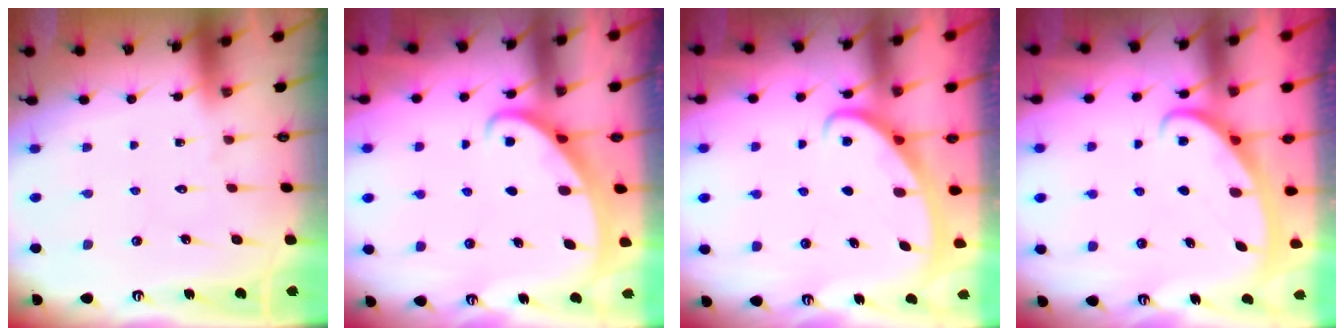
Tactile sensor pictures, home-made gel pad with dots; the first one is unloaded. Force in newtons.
{"total": 2.4, "press": 2.4, "slide": 0.2}
{"total": 2.7, "press": 2.7, "slide": 0.4}
{"total": 2.6, "press": 2.6, "slide": 0.4}